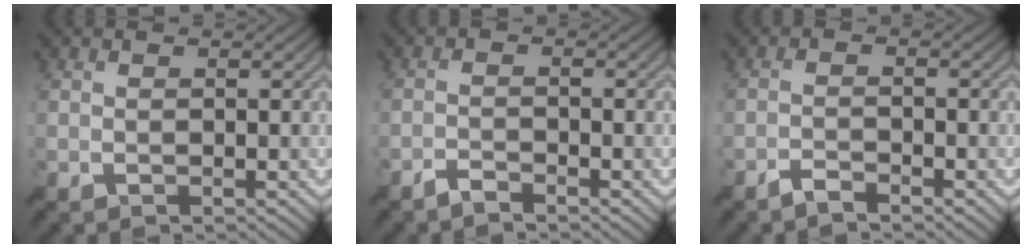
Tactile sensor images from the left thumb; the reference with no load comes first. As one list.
[{"total": 1.9, "force": [-1.7, 0.3, 0.7], "torque": [-0.014, 0.000, -0.039]}, {"total": 2.0, "force": [-1.8, 0.3, 0.8], "torque": [-0.016, 0.001, -0.039]}]